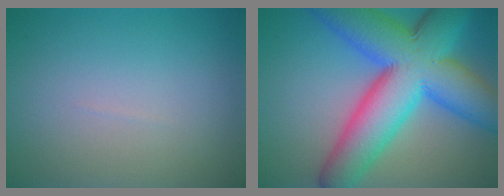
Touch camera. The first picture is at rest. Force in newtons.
{"total": 14.6, "press": 14.6, "slide": 0.3}